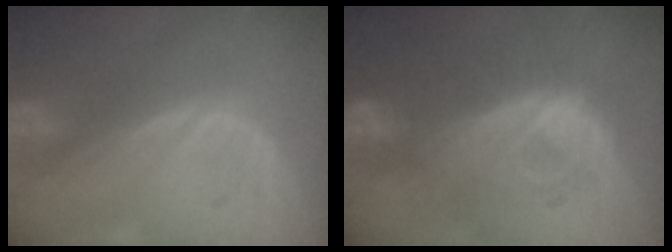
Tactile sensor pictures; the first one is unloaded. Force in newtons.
{"total": 8.2, "press": 8.2, "slide": 0.7}